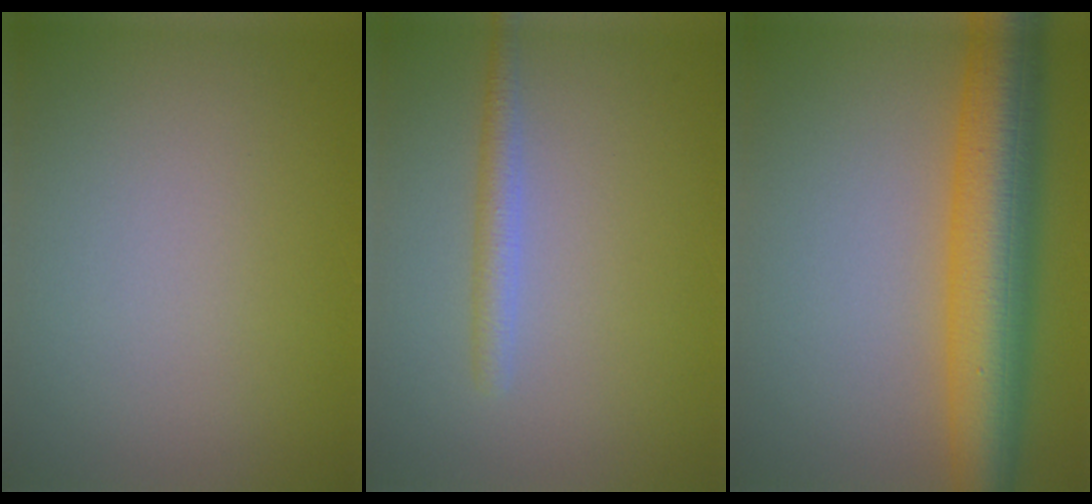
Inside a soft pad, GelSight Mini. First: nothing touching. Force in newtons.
{"total": 1.8, "press": 1.8, "slide": 0.1}
{"total": 9.4, "press": 9.4, "slide": 0.1}